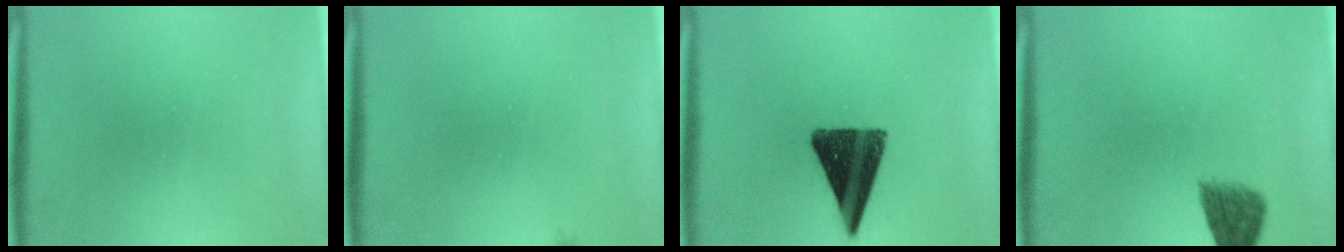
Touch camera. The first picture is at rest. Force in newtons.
{"total": 0.6}
{"total": 13.3}
{"total": 3.7}